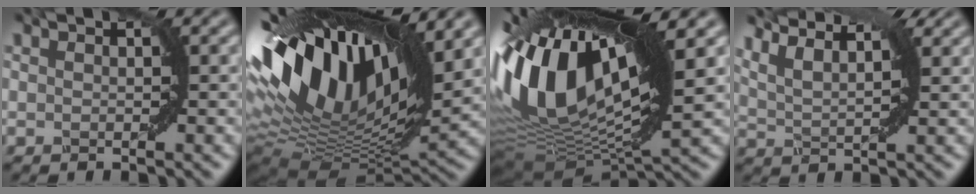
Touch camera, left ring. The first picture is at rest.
{"total": 17.5, "force": [6.0, 7.7, 14.6], "torque": [-0.266, 0.022, 0.091]}
{"total": 17.4, "force": [3.2, 7.9, 15.1], "torque": [-0.319, 0.022, 0.043]}
{"total": 8.0, "force": [6.3, 2.6, 4.3], "torque": [-0.088, 0.023, 0.074]}